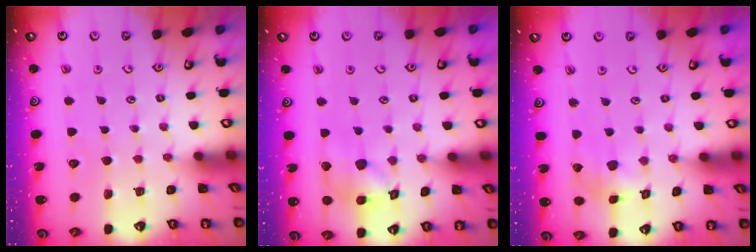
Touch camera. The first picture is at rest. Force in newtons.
{"total": 12.8, "press": 12.7, "slide": 1.8}
{"total": 3.1, "press": 3.1, "slide": 0.4}